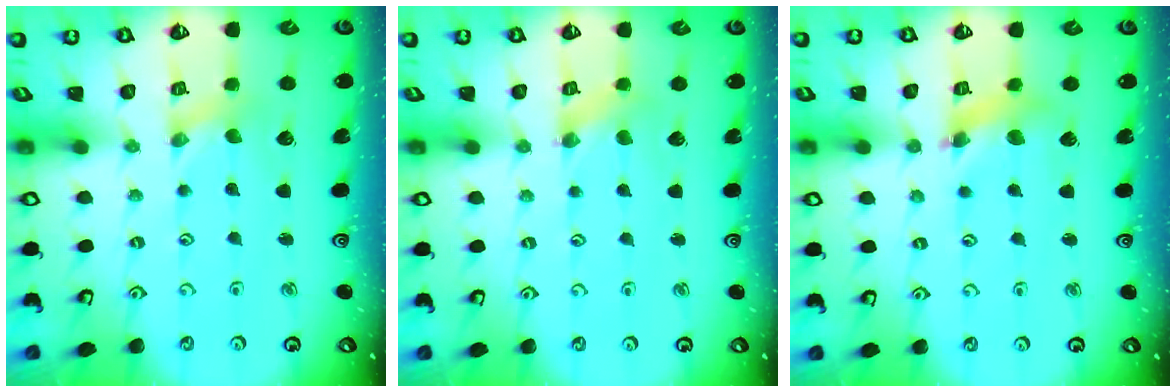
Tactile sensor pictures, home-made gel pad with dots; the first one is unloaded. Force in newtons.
{"total": 1.2, "press": 1.2, "slide": 0.3}
{"total": 8.5, "press": 8.4, "slide": 1.0}